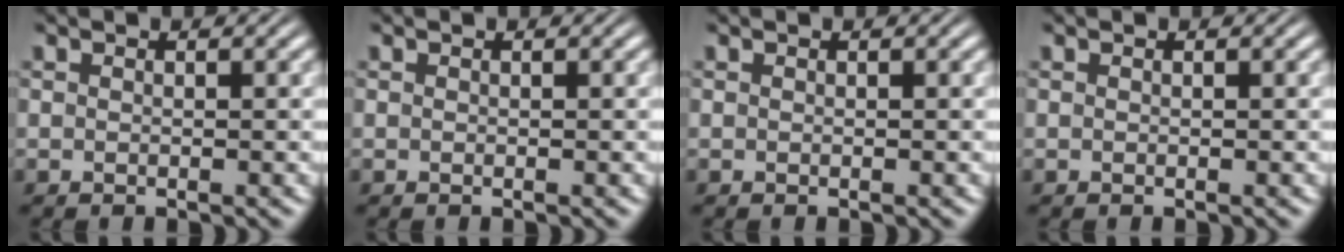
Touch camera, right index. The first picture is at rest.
{"total": 0.0}
{"total": 0.0}
{"total": 0.0}